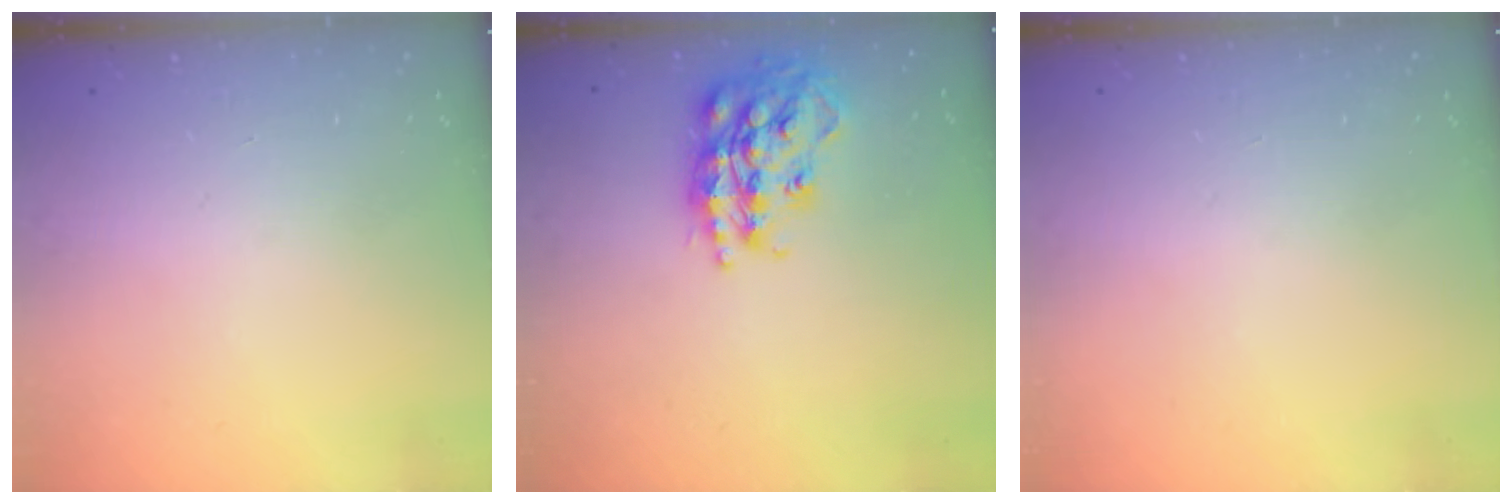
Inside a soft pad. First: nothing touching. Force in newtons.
{"total": 19.5, "press": 19.4, "slide": 1.3}
{"total": 0.0}